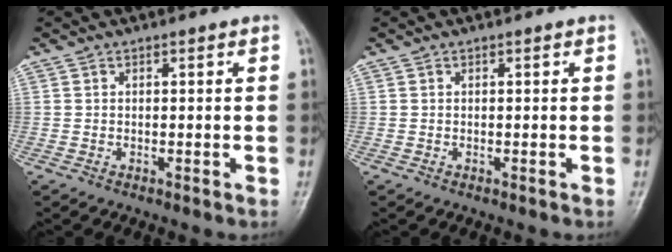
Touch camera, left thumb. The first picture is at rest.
{"total": 0.0}